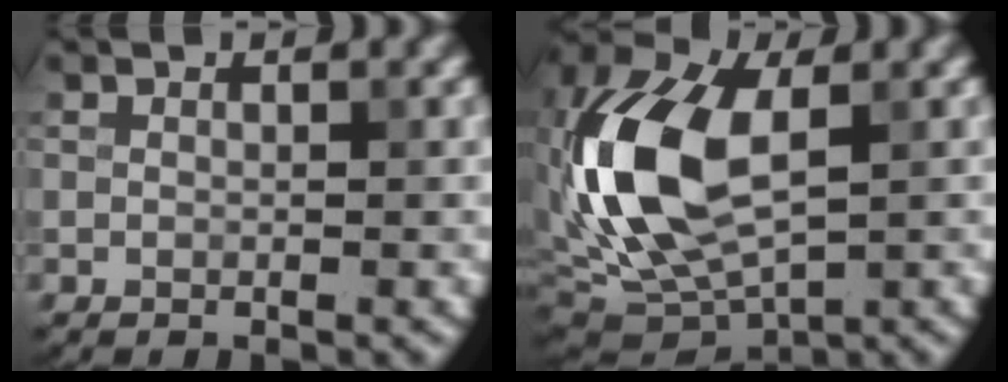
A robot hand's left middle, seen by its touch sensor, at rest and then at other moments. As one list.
[{"total": 12.0, "force": [0.8, 6.9, 9.8], "torque": [-0.226, 0.005, 0.010]}]